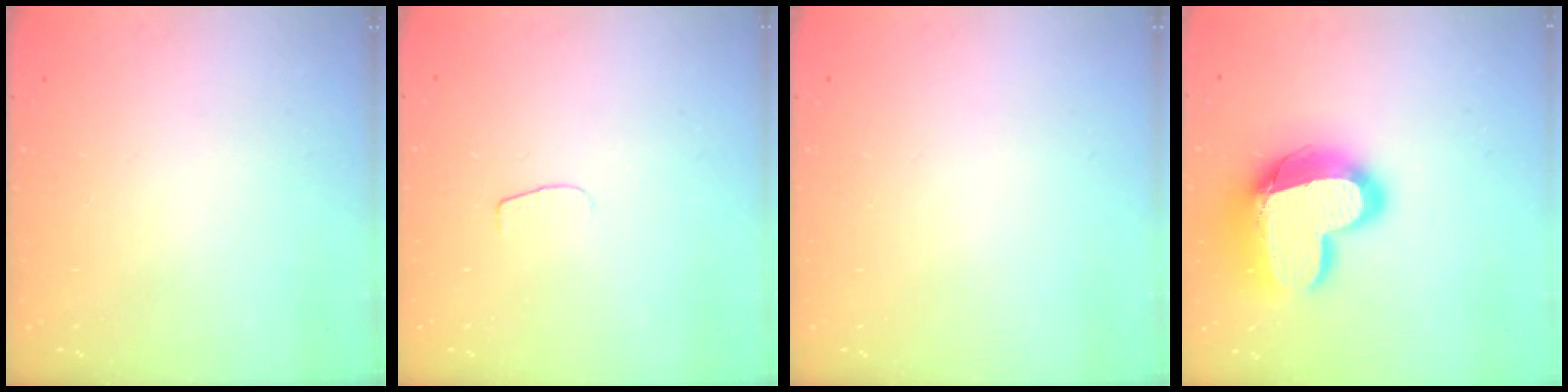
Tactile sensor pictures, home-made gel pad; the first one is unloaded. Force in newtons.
{"total": 3.3, "press": 3.3, "slide": 0.3}
{"total": 0.0}
{"total": 18.9, "press": 18.9, "slide": 1.2}